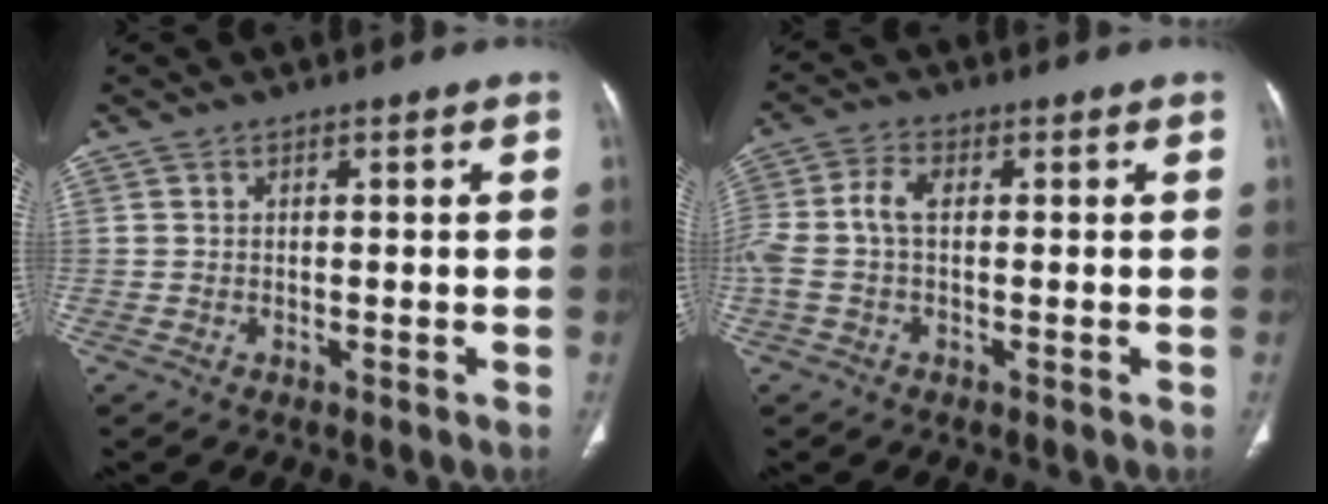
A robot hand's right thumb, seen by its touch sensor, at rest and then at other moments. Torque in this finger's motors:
{"motor_torque": [-0.02, -0.05, 0.73, 0.50, 0.21]}